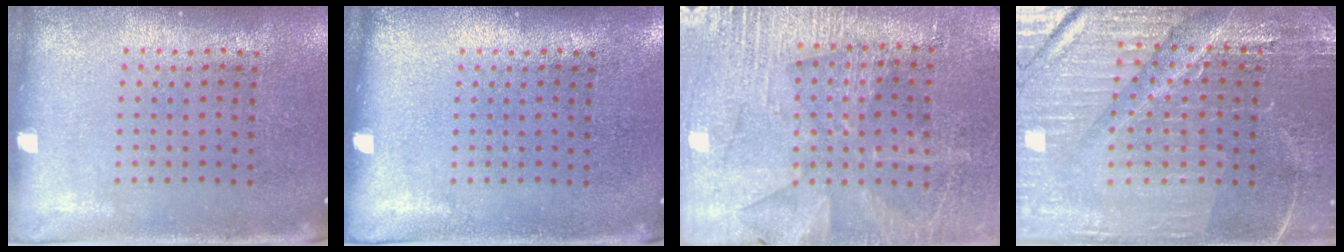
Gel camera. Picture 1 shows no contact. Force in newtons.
{"total": 0.0}
{"total": 3.0, "press": 3.0, "slide": 0.6}
{"total": 3.8, "press": 3.8, "slide": 0.7}